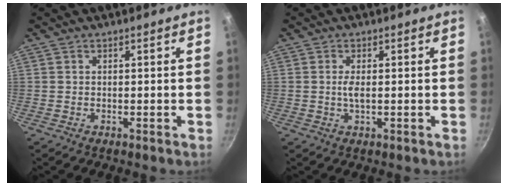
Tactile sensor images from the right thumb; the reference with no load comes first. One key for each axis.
{"total": 2.2, "fx": 0.1, "fy": 0.7, "fz": 2.1, "tx": -0.046, "ty": -0.001, "tz": 0.001}